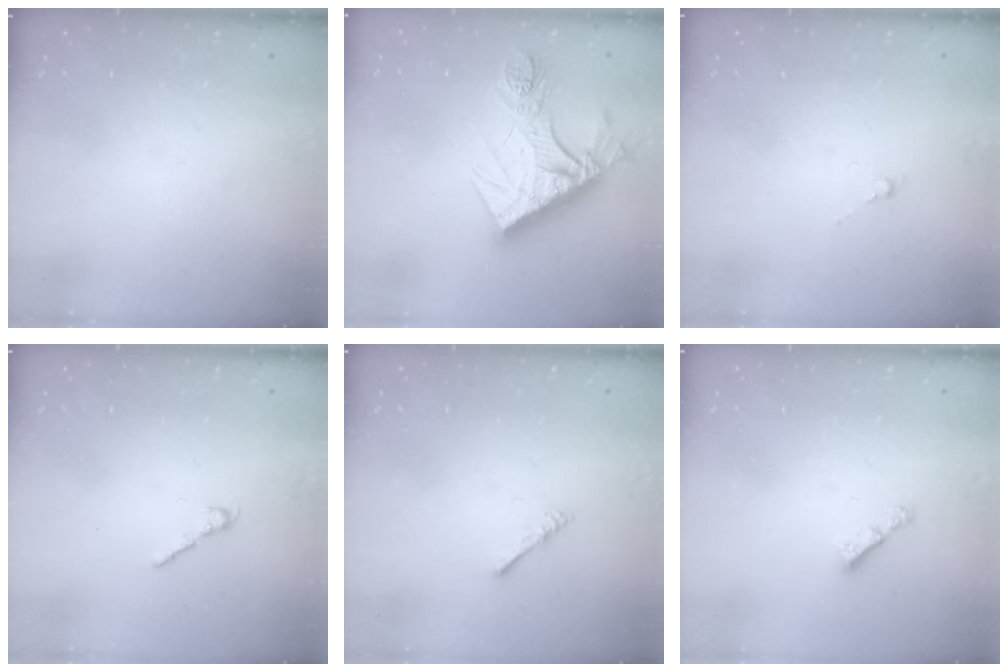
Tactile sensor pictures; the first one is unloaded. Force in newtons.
{"total": 15.0, "press": 14.9, "slide": 1.4}
{"total": 0.5, "press": 0.3, "slide": 0.4}
{"total": 2.5, "press": 2.4, "slide": 0.7}
{"total": 1.6, "press": 1.6, "slide": 0.4}
{"total": 3.1, "press": 3.1, "slide": 0.1}